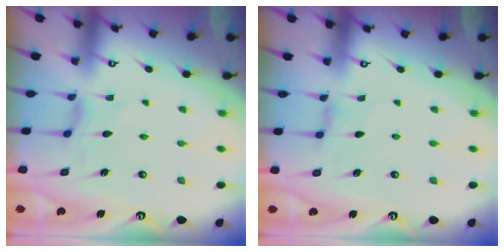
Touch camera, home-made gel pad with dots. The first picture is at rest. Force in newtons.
{"total": 1.4, "press": 1.4, "slide": 0.4}